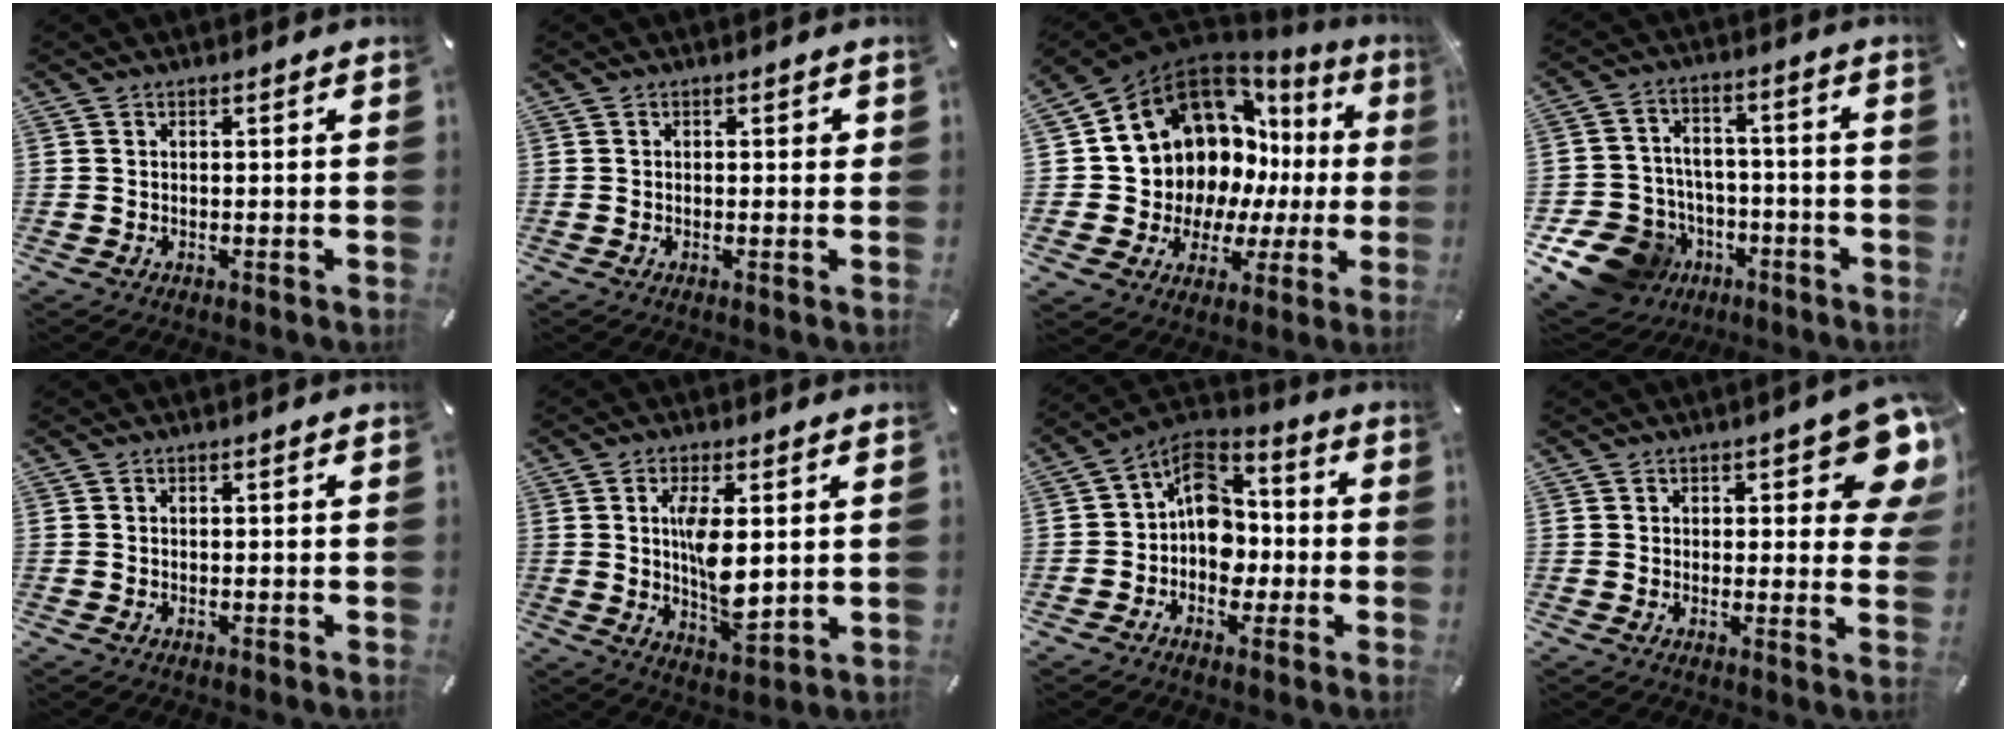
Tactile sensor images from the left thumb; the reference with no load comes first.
{"total": 1.0, "force": [0.1, 0.5, 0.9], "torque": [-0.018, 0.004, 0.000]}
{"total": 16.9, "force": [6.8, 13.4, 7.8], "torque": [-0.126, -0.083, 0.149]}
{"total": 13.8, "force": [-6.8, 11.1, 4.5], "torque": [-0.083, 0.043, -0.112]}
{"total": 0.0}
{"total": 9.7, "force": [1.6, 4.1, 8.6], "torque": [-0.167, -0.017, 0.021]}
{"total": 10.7, "force": [-1.4, 9.0, 5.7], "torque": [-0.094, 0.012, -0.024]}
{"total": 9.8, "force": [4.4, 4.2, 7.7], "torque": [-0.083, -0.024, 0.074]}